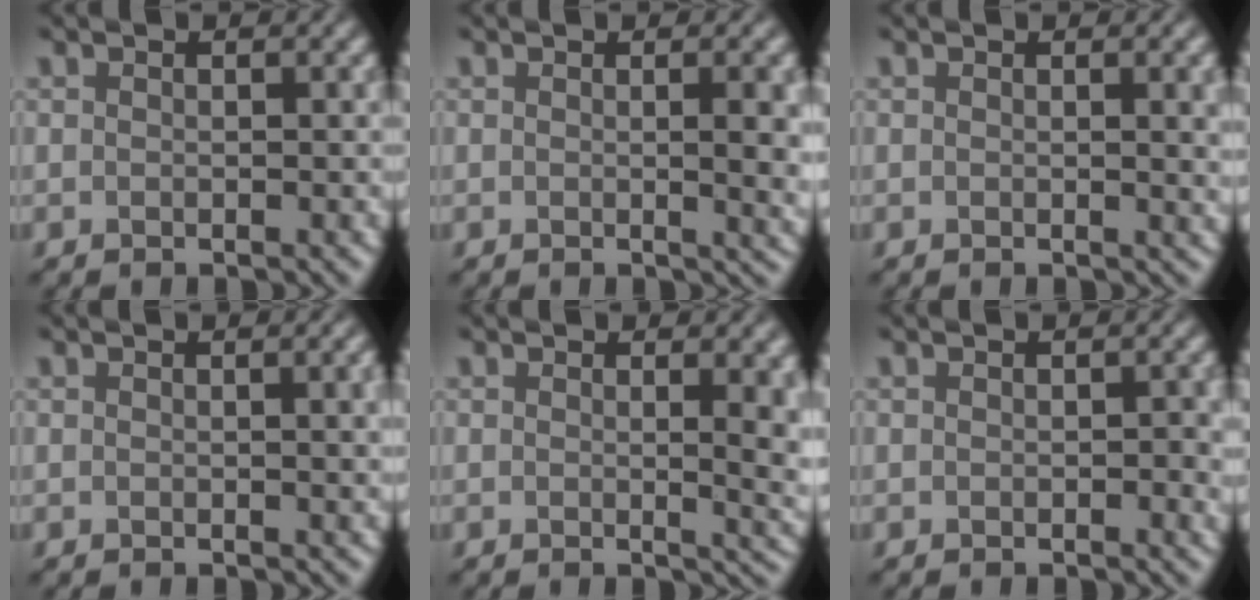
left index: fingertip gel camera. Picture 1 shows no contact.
{"total": 4.2, "force": [0.2, 1.2, 4.0], "torque": [-0.041, 0.000, 0.003]}
{"total": 3.0, "force": [0.5, 0.9, 2.8], "torque": [-0.024, 0.003, 0.005]}
{"total": 2.4, "force": [0.3, 0.7, 2.2], "torque": [-0.020, 0.004, 0.001]}
{"total": 5.4, "force": [0.7, 2.2, 4.9], "torque": [-0.034, -0.003, 0.014]}
{"total": 1.4, "force": [-0.2, 0.5, 1.3], "torque": [-0.014, -0.003, 0.000]}